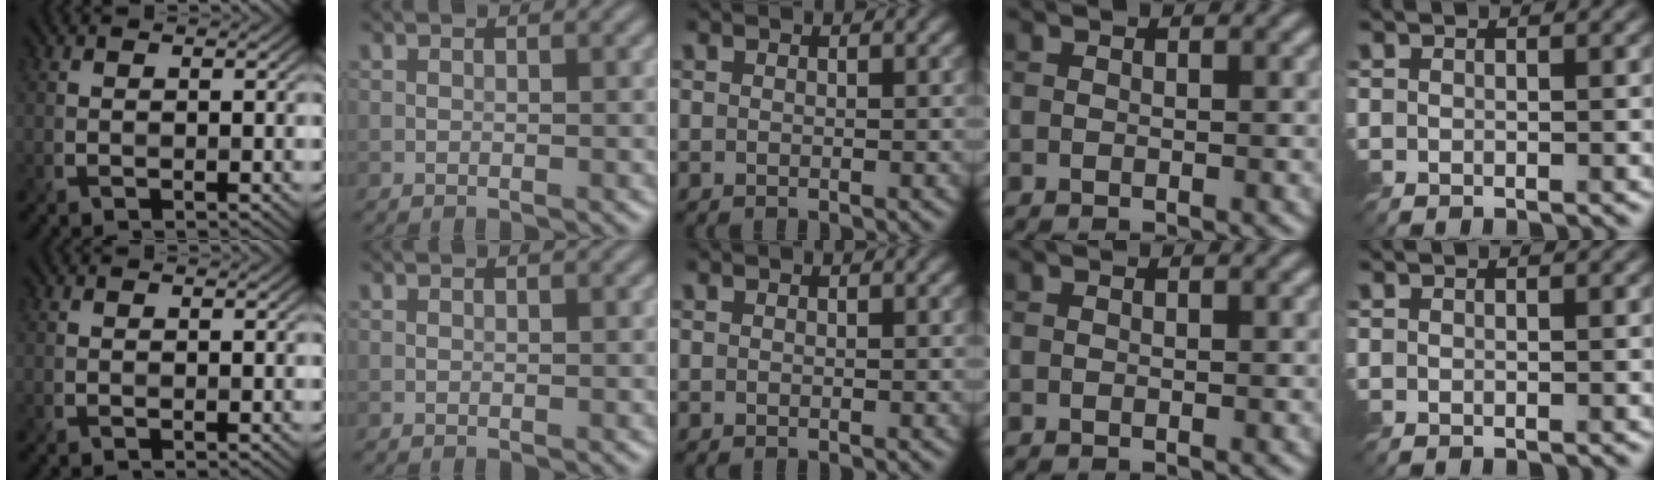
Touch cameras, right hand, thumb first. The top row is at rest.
{}